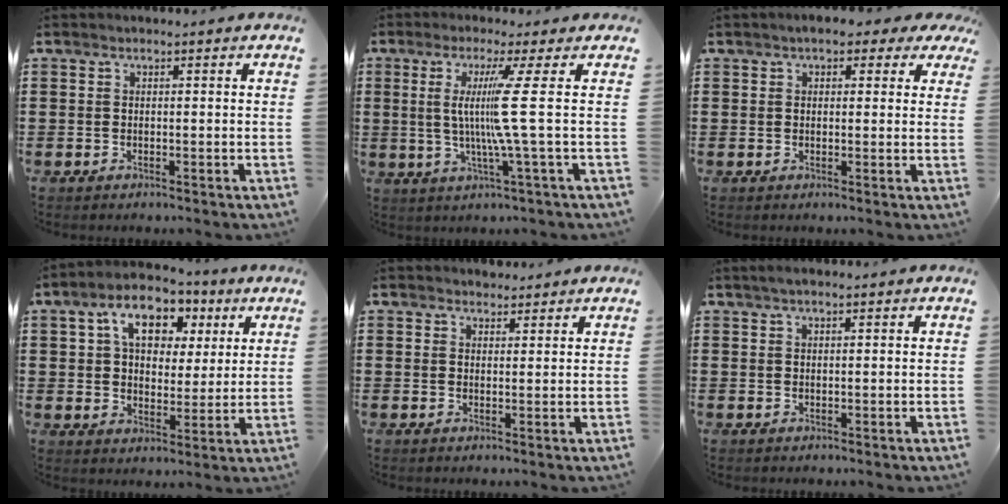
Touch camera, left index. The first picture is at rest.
{"total": 8.5, "force": [0.5, -2.4, 8.1], "torque": [-0.165, -0.020, -0.012]}
{"total": 2.9, "force": [2.0, 1.4, 1.6], "torque": [-0.030, 0.004, 0.032]}
{"total": 8.9, "force": [4.1, 5.7, 5.4], "torque": [-0.099, 0.007, 0.067]}
{"total": 2.0, "force": [1.9, 0.6, 0.0], "torque": [0.004, -0.002, 0.037]}
{"total": 1.2, "force": [0.8, 0.0, 0.8], "torque": [-0.016, 0.001, 0.016]}